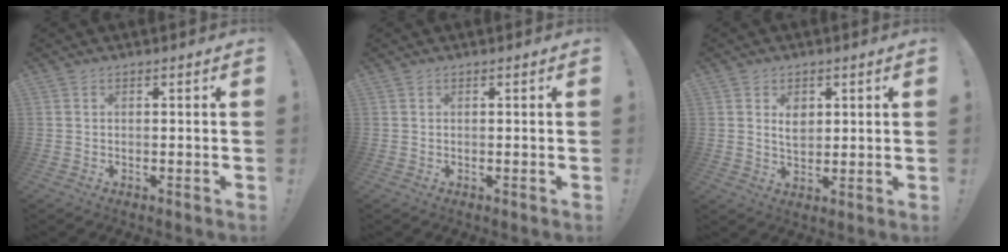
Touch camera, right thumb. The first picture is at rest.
{"total": 0.0}
{"total": 4.8, "force": [1.8, 3.7, 2.4], "torque": [-0.032, -0.004, 0.030]}